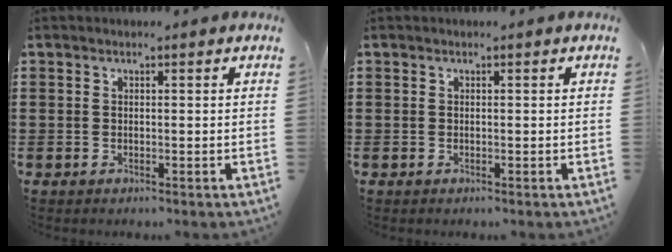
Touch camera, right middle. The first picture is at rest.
{"total": 0.0}